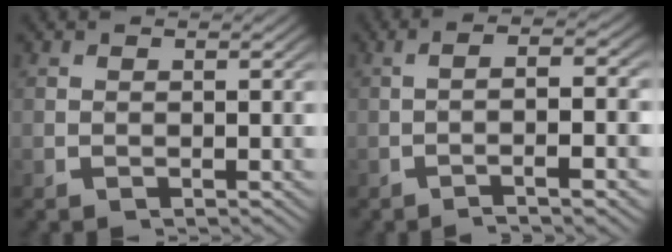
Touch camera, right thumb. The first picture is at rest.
{"total": 4.9, "force": [-1.1, 1.1, 4.7], "torque": [-0.072, 0.014, -0.024]}